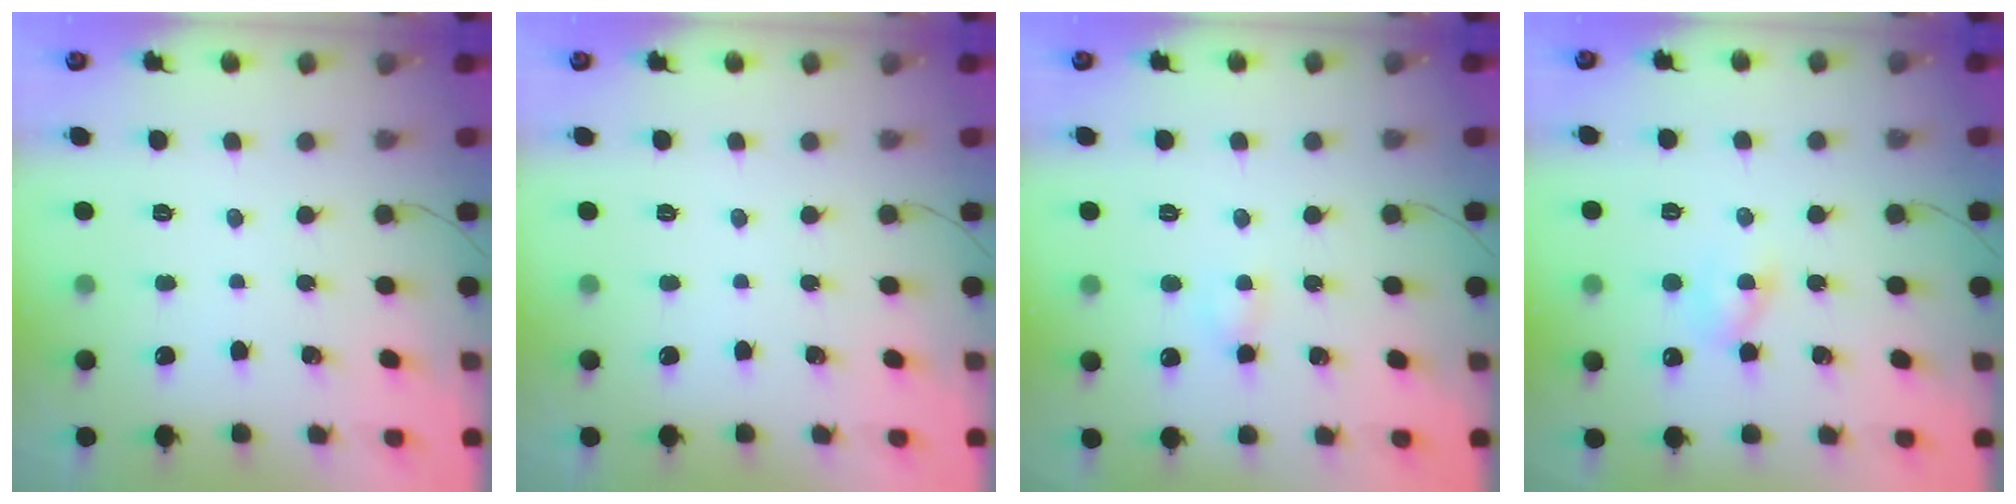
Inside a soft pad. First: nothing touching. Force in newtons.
{"total": 0.0}
{"total": 3.1, "press": 2.9, "slide": 1.1}
{"total": 2.7, "press": 2.5, "slide": 1.1}